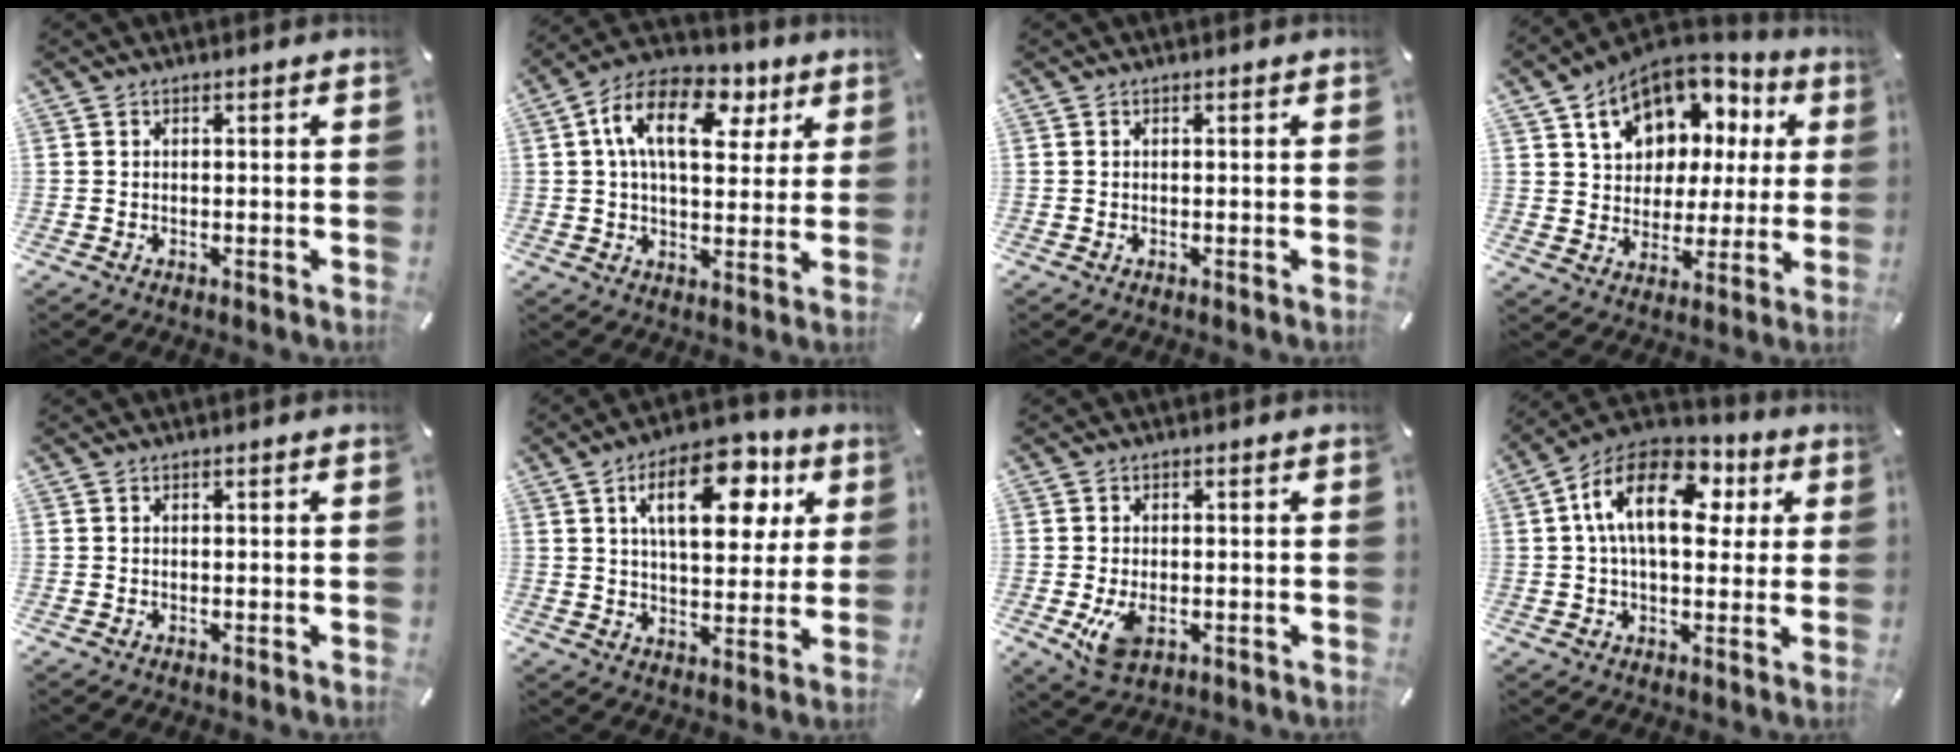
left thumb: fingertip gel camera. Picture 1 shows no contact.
{"total": 15.5, "force": [5.9, 9.2, 11.0], "torque": [-0.178, -0.005, 0.103]}
{"total": 0.0}
{"total": 12.7, "force": [6.5, 9.7, 5.0], "torque": [-0.096, -0.040, 0.122]}
{"total": 0.0}
{"total": 17.6, "force": [7.5, 9.4, 12.8], "torque": [-0.184, -0.015, 0.120]}
{"total": 5.6, "force": [-1.1, 3.5, 4.2], "torque": [-0.081, -0.009, -0.023]}
{"total": 17.2, "force": [4.6, 9.9, 13.3], "torque": [-0.233, 0.002, 0.075]}